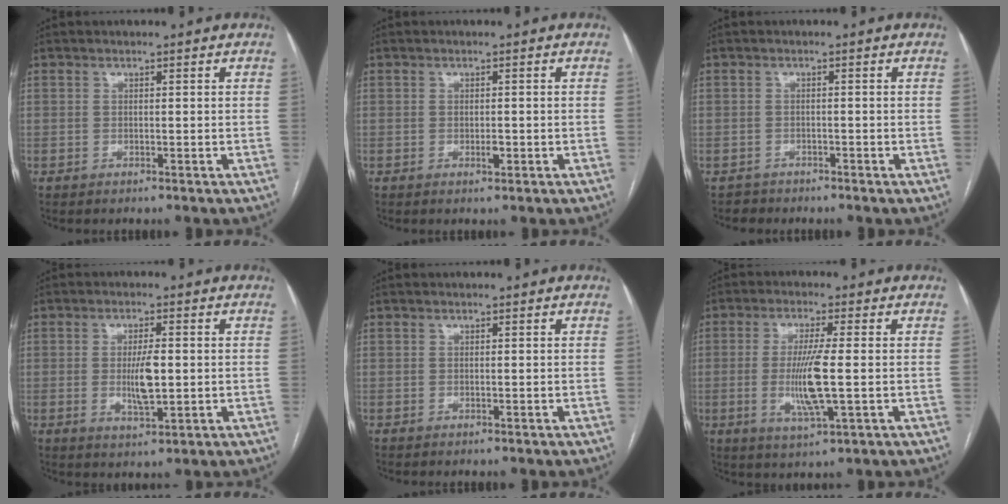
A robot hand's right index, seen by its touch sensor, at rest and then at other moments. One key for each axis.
{"total": 1.2, "fx": -0.4, "fy": 0.4, "fz": 1.1, "tx": -0.019, "ty": -0.001, "tz": -0.005}
{"total": 1.7, "fx": -1.3, "fy": 0.9, "fz": -0.8, "tx": 0.008, "ty": 0.003, "tz": -0.026}
{"total": 5.5, "fx": -0.3, "fy": 1.2, "fz": 5.4, "tx": -0.100, "ty": -0.007, "tz": -0.003}
{"total": 0.0}
{"total": 8.2, "fx": -0.9, "fy": 0.3, "fz": 8.1, "tx": -0.164, "ty": -0.013, "tz": -0.018}